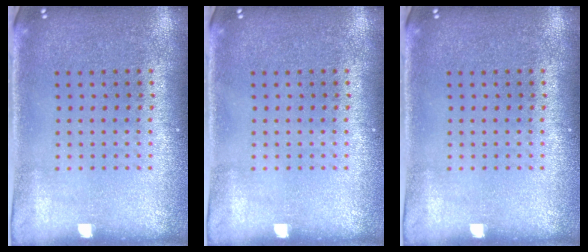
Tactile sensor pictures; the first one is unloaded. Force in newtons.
{"total": 0.0}
{"total": 0.0}